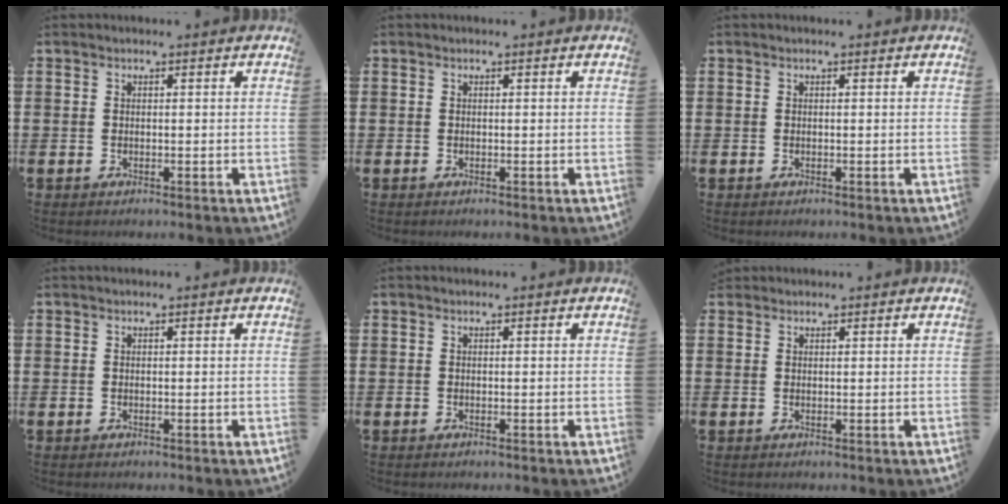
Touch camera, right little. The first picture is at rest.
{"total": 0.0}
{"total": 0.0}
{"total": 0.0}
{"total": 0.0}
{"total": 0.8, "force": [0.7, 0.3, -0.1], "torque": [0.008, 0.001, 0.012]}